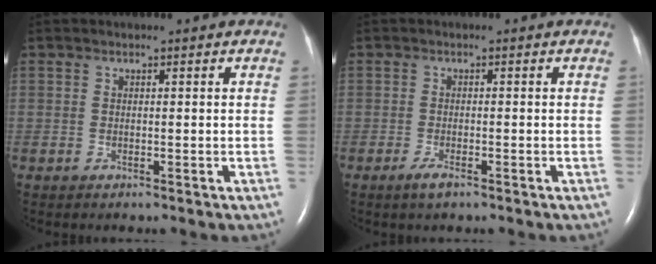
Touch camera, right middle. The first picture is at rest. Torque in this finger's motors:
{"motor_torque": [0.42, -0.34, 0.22, 0.04]}